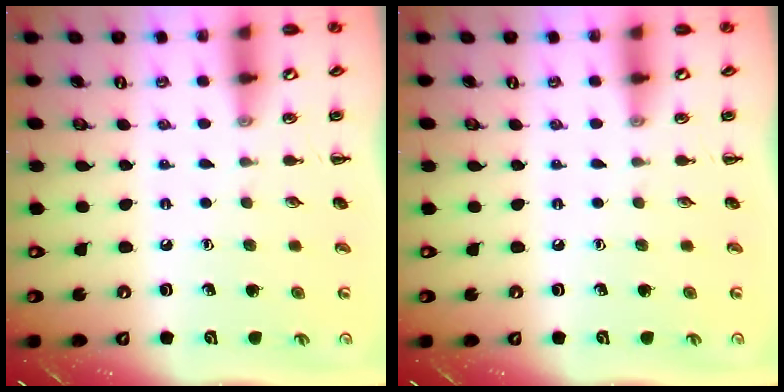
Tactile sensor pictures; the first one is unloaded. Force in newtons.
{"total": 0.0}